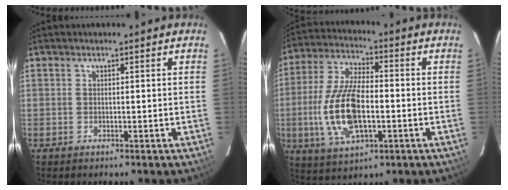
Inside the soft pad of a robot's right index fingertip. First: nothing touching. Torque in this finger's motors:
{"motor_torque": [2.14, 0.00, 1.06, 0.16]}